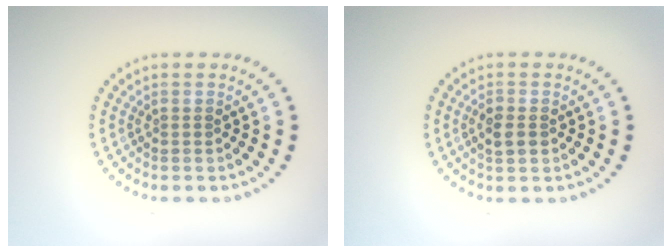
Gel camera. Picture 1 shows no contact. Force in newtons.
{"total": 1.8, "press": 1.8, "slide": 0.3}